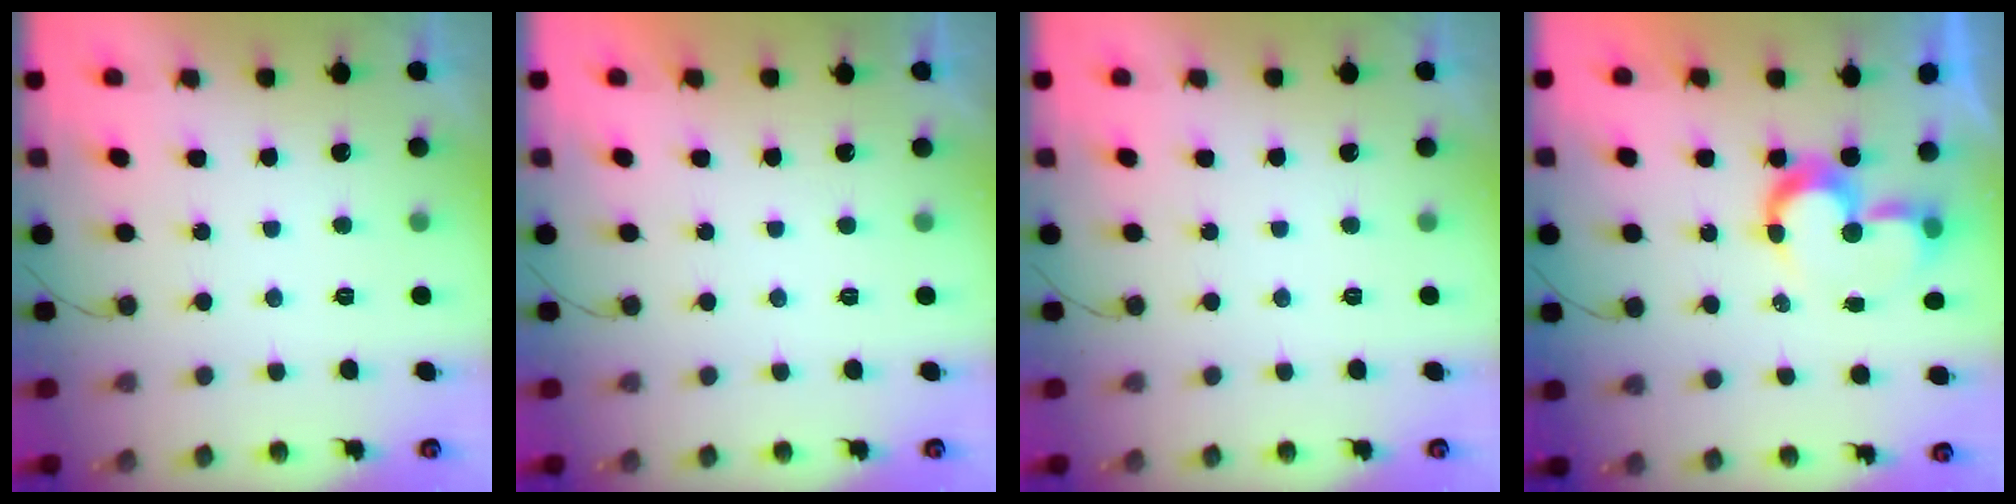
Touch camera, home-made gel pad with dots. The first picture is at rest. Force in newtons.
{"total": 1.6, "press": 1.6, "slide": 0.1}
{"total": 0.0}
{"total": 8.3, "press": 8.3, "slide": 0.2}